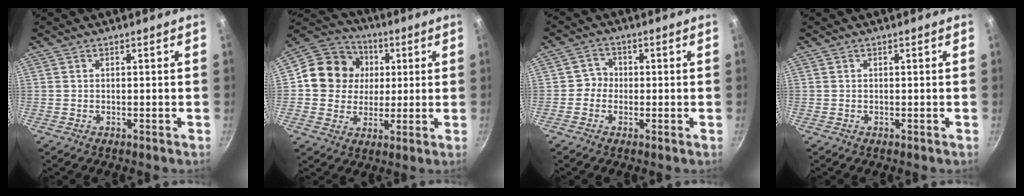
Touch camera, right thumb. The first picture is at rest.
{"total": 13.8, "force": [2.3, 12.6, 5.2], "torque": [-0.063, 0.014, 0.025]}
{"total": 3.1, "force": [-0.5, 2.9, 0.8], "torque": [0.013, 0.009, -0.018]}
{"total": 0.0}